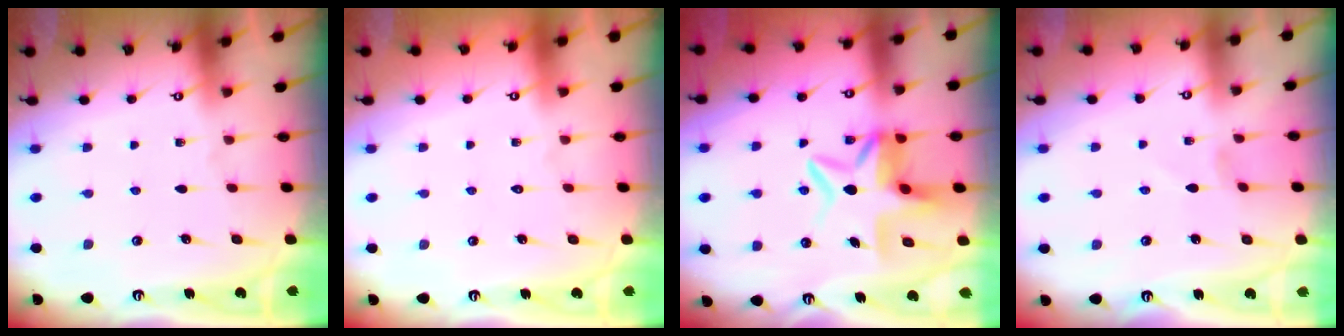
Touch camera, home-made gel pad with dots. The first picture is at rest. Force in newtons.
{"total": 1.7, "press": 1.7, "slide": 0.1}
{"total": 8.1, "press": 7.8, "slide": 2.2}
{"total": 0.0}